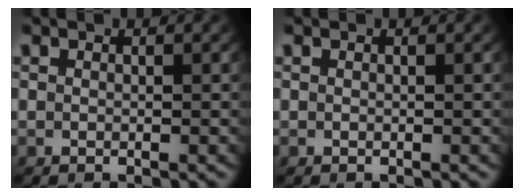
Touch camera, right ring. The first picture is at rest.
{"total": 0.0}